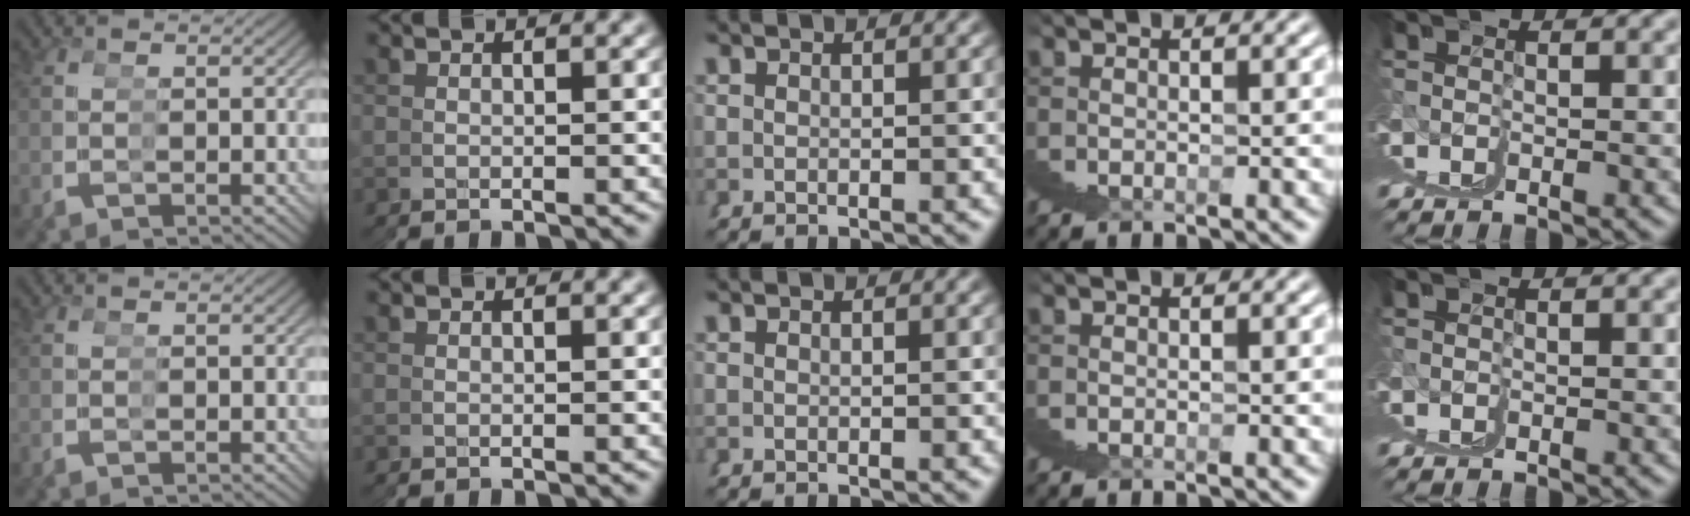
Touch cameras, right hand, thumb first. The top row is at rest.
{}